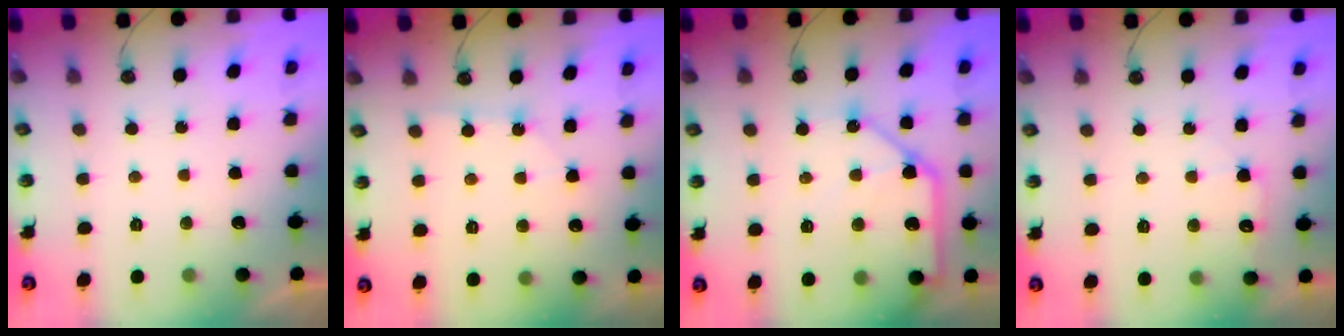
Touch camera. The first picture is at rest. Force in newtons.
{"total": 4.8, "press": 4.8, "slide": 0.5}
{"total": 12.9, "press": 12.8, "slide": 1.6}
{"total": 6.1, "press": 6.1, "slide": 0.7}